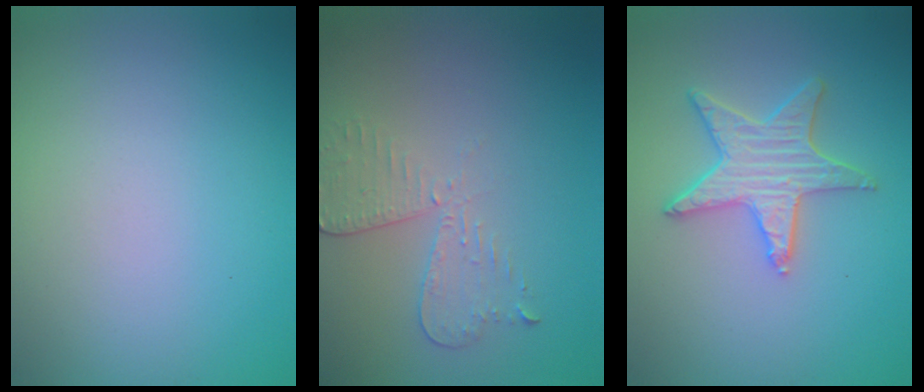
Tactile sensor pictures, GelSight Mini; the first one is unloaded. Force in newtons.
{"total": 3.0, "press": 2.6, "slide": 1.5}
{"total": 3.9, "press": 3.5, "slide": 1.6}